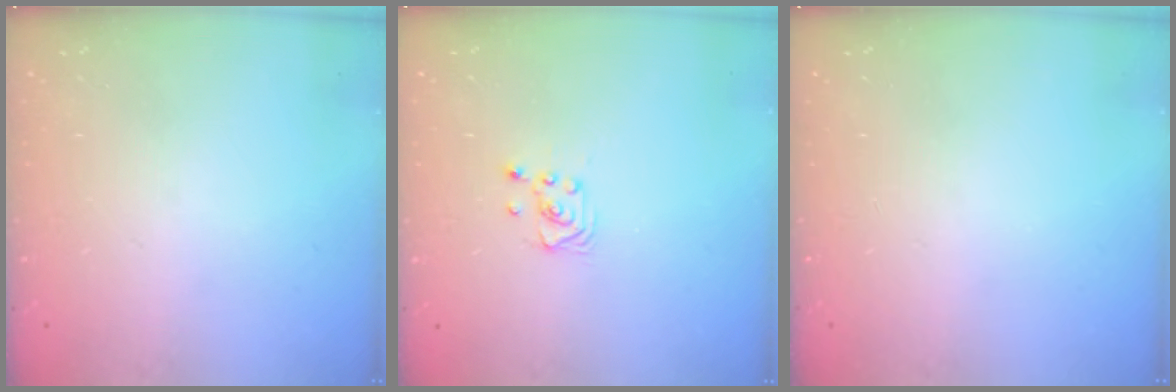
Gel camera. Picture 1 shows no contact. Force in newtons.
{"total": 2.6, "press": 2.6, "slide": 0.3}
{"total": 0.0}